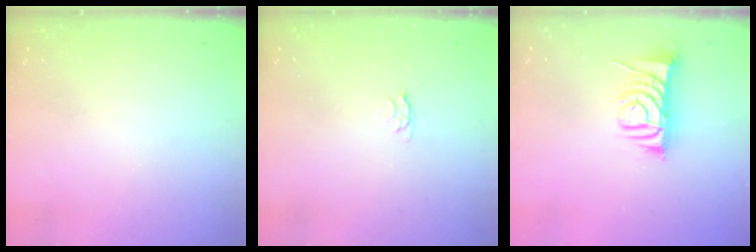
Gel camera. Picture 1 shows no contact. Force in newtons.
{"total": 3.3, "press": 3.2, "slide": 0.5}
{"total": 8.3, "press": 8.2, "slide": 0.8}